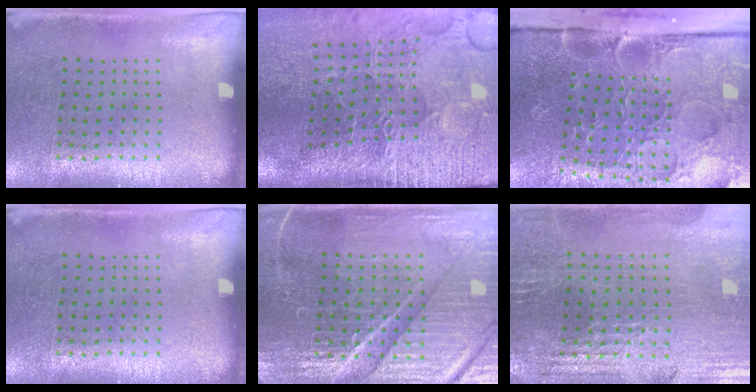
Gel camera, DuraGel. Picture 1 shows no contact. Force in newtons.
{"total": 5.1, "press": 4.1, "slide": 3.0}
{"total": 5.1, "press": 4.1, "slide": 3.1}
{"total": 0.0}
{"total": 6.1, "press": 5.5, "slide": 2.7}
{"total": 2.9, "press": 2.9, "slide": 0.5}